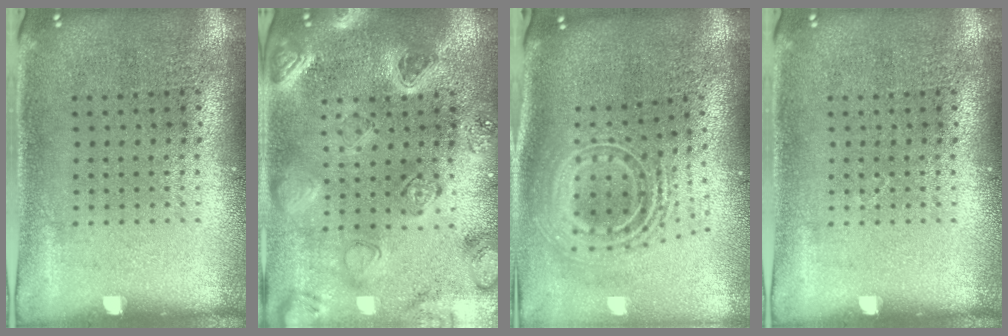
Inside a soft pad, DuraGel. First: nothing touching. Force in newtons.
{"total": 2.2, "press": 2.2, "slide": 0.5}
{"total": 2.7, "press": 1.8, "slide": 1.9}
{"total": 0.0}